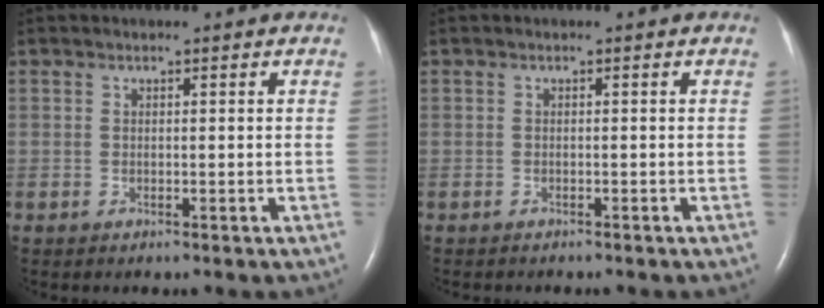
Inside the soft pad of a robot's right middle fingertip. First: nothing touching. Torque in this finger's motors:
{"motor_torque": [-0.08, -0.01, -0.01, 0.02]}